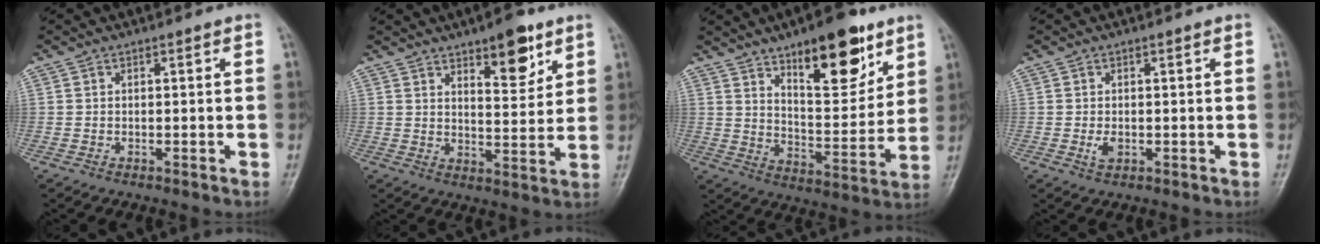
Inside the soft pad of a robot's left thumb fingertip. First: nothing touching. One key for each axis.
{"total": 9.2, "fx": 5.6, "fy": 3.6, "fz": 6.4, "tx": -0.069, "ty": -0.036, "tz": 0.084}
{"total": 17.1, "fx": 10.2, "fy": 6.7, "fz": 11.9, "tx": -0.132, "ty": -0.063, "tz": 0.165}
{"total": 1.9, "fx": -0.2, "fy": 1.2, "fz": 1.5, "tx": -0.029, "ty": -0.004, "tz": -0.004}